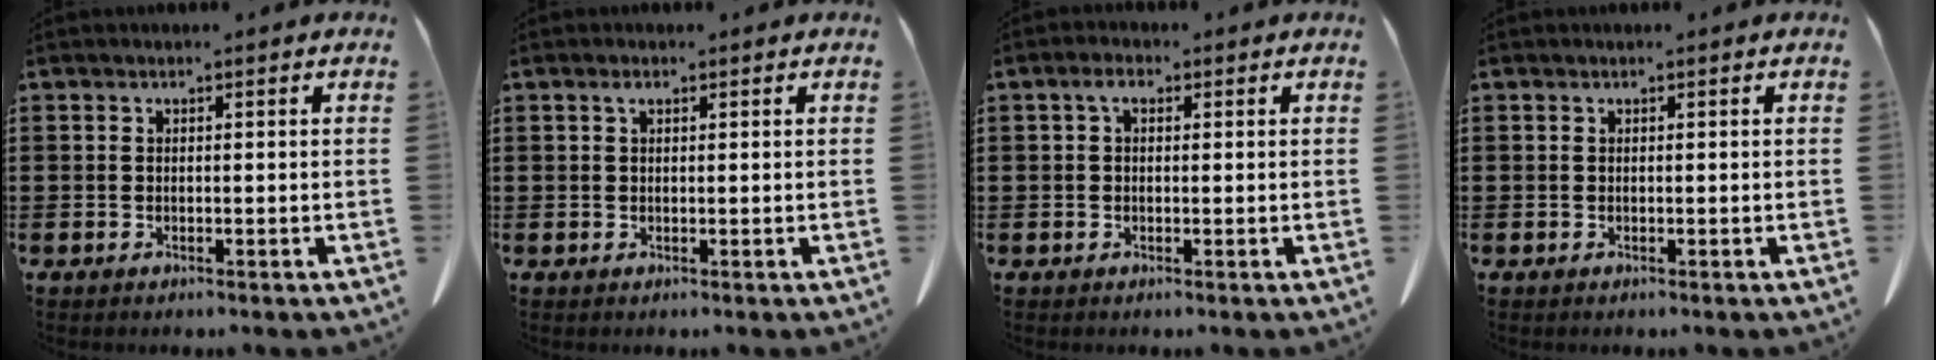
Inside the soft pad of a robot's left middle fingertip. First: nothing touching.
{"total": 1.1, "force": [0.4, 0.5, 0.9], "torque": [-0.013, 0.001, 0.006]}
{"total": 2.2, "force": [0.5, 1.3, 1.8], "torque": [-0.039, 0.009, 0.007]}
{"total": 0.0}